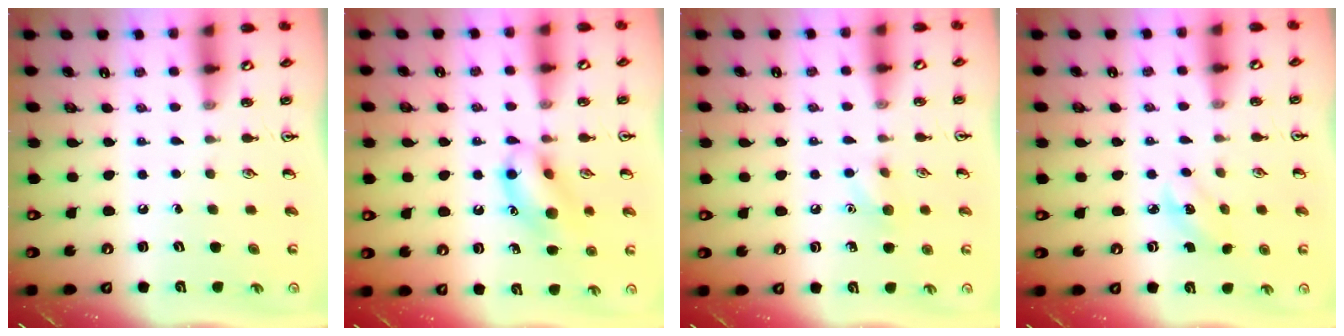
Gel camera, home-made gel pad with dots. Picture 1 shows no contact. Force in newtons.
{"total": 12.8, "press": 12.7, "slide": 2.0}
{"total": 6.2, "press": 5.9, "slide": 1.9}
{"total": 2.4, "press": 2.2, "slide": 0.9}